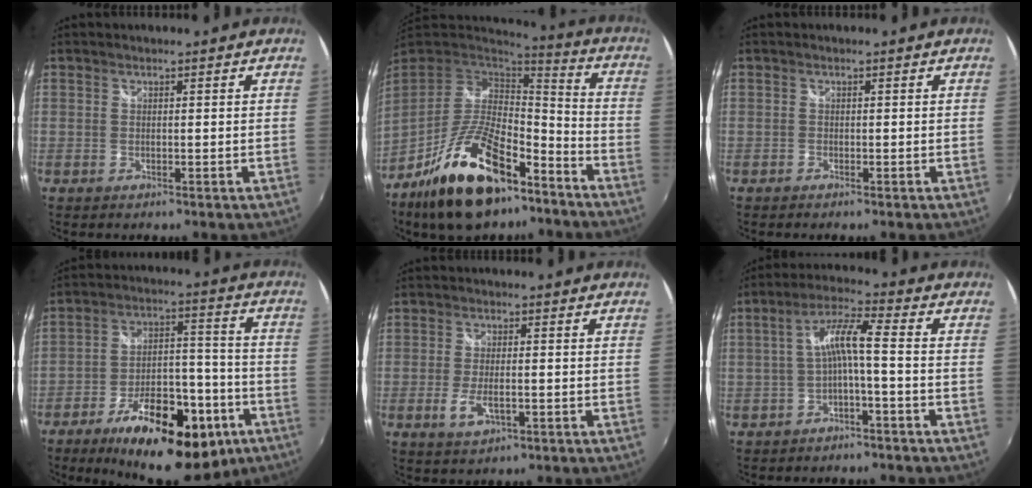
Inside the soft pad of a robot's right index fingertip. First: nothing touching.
{"total": 21.9, "force": [-13.4, 9.3, 14.6], "torque": [-0.276, -0.007, -0.219]}
{"total": 0.7, "force": [-0.6, 0.3, 0.2], "torque": [-0.006, -0.002, -0.013]}
{"total": 23.6, "force": [-13.7, 10.6, 15.9], "torque": [-0.253, 0.010, -0.187]}
{"total": 4.7, "force": [-1.7, 2.0, 3.8], "torque": [-0.083, -0.009, -0.028]}
{"total": 6.2, "force": [-1.9, 0.3, 5.9], "torque": [-0.129, 0.015, -0.030]}